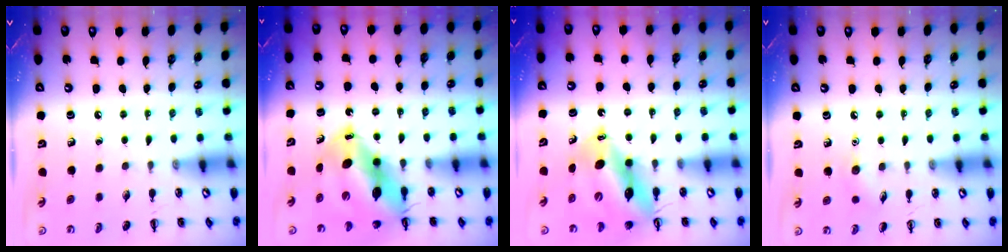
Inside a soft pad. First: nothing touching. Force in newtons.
{"total": 12.7, "press": 12.2, "slide": 3.7}
{"total": 12.8, "press": 12.3, "slide": 3.8}
{"total": 5.6, "press": 5.4, "slide": 1.7}